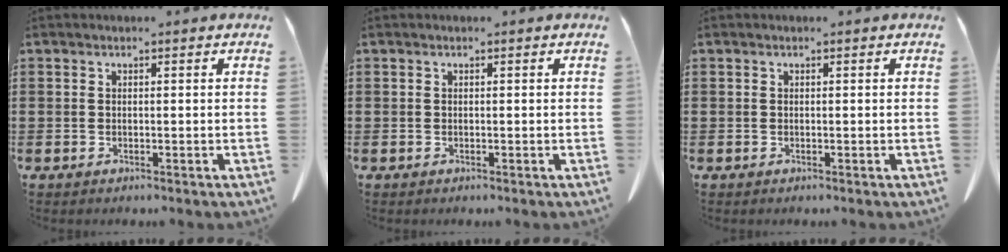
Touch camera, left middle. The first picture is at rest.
{"total": 0.0}
{"total": 0.0}